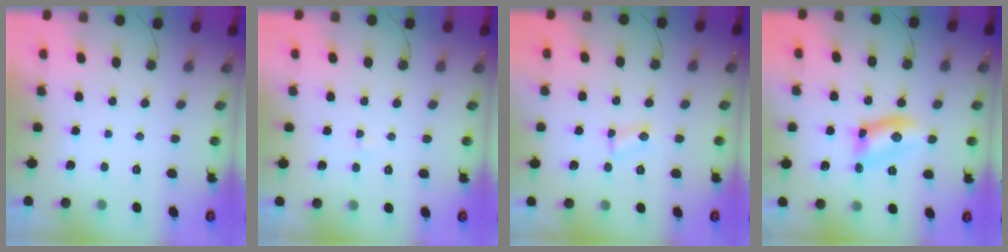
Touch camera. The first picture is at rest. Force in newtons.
{"total": 1.6, "press": 1.6, "slide": 0.2}
{"total": 2.4, "press": 2.4, "slide": 0.4}
{"total": 8.0, "press": 8.0, "slide": 0.8}